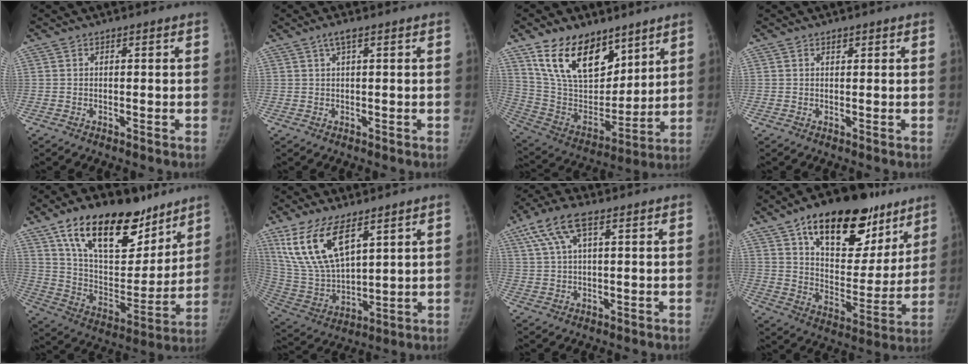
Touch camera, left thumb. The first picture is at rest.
{"total": 1.7, "force": [0.9, 0.2, 1.5], "torque": [-0.039, 0.007, 0.020]}
{"total": 20.1, "force": [12.6, 11.3, 10.7], "torque": [-0.143, -0.061, 0.242]}
{"total": 0.8, "force": [0.6, 0.5, 0.3], "torque": [-0.001, -0.005, 0.008]}
{"total": 25.7, "force": [15.9, 13.0, 15.4], "torque": [-0.207, -0.045, 0.270]}
{"total": 16.0, "force": [8.9, 6.9, 11.3], "torque": [-0.214, -0.034, 0.190]}
{"total": 8.2, "force": [3.8, 3.0, 6.6], "torque": [-0.149, 0.014, 0.077]}
{"total": 26.8, "force": [15.7, 13.7, 16.8], "torque": [-0.206, -0.036, 0.246]}